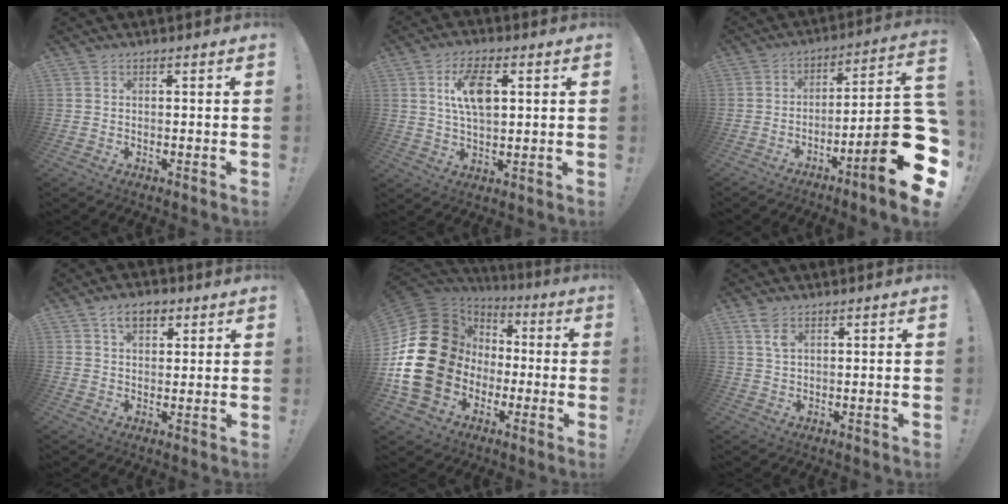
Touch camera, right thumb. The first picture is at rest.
{"total": 10.3, "force": [2.8, 5.1, 8.5], "torque": [-0.142, -0.001, 0.046]}
{"total": 20.2, "force": [-7.2, 2.4, 18.7], "torque": [-0.271, 0.028, -0.114]}
{"total": 6.6, "force": [3.3, 4.2, 3.8], "torque": [-0.050, -0.006, 0.058]}
{"total": 24.6, "force": [-1.9, 20.4, 13.6], "torque": [-0.257, 0.022, 0.010]}
{"total": 4.2, "force": [2.4, 1.8, 3.0], "torque": [-0.050, -0.008, 0.042]}